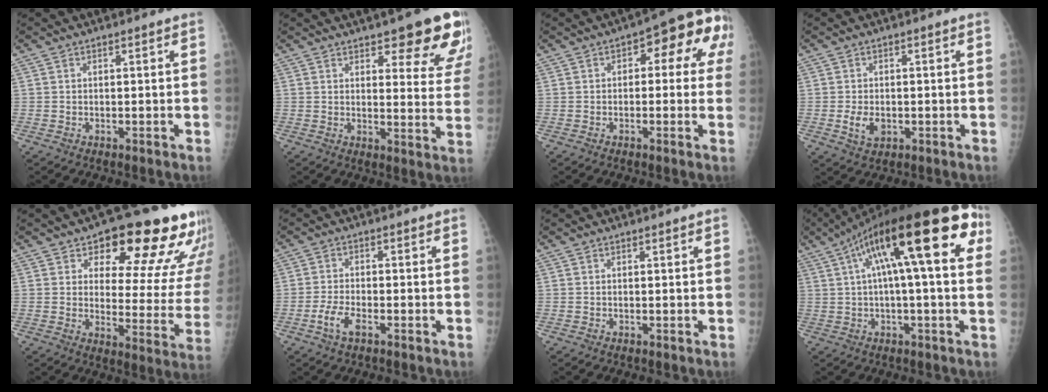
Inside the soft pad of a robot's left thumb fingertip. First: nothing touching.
{"total": 14.3, "force": [9.1, 4.5, 10.1], "torque": [-0.079, -0.050, 0.104]}
{"total": 9.4, "force": [1.4, 5.0, 7.9], "torque": [-0.053, 0.040, 0.003]}
{"total": 4.0, "force": [-1.1, 2.7, 2.8], "torque": [-0.047, -0.002, -0.014]}
{"total": 19.7, "force": [13.1, 7.9, 12.3], "torque": [-0.104, -0.077, 0.162]}
{"total": 3.9, "force": [-2.2, 1.5, 2.9], "torque": [-0.067, 0.012, -0.043]}
{"total": 0.0}
{"total": 22.7, "force": [6.1, 6.4, 20.9], "torque": [-0.324, 0.048, 0.087]}